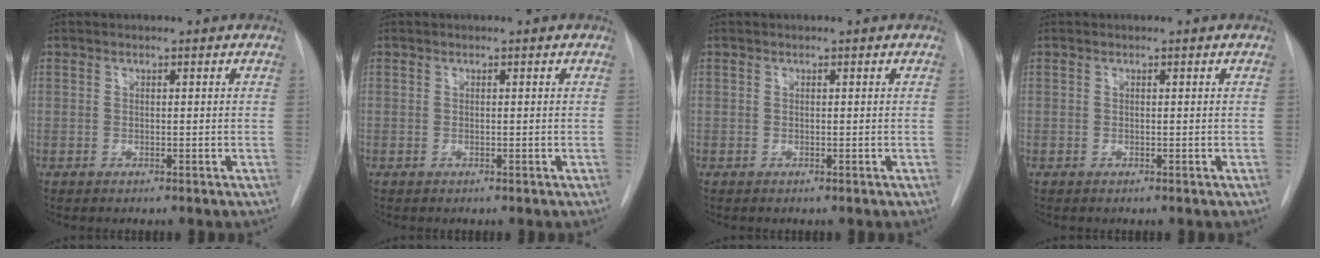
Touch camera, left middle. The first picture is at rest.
{"total": 0.0}
{"total": 0.0}
{"total": 0.0}